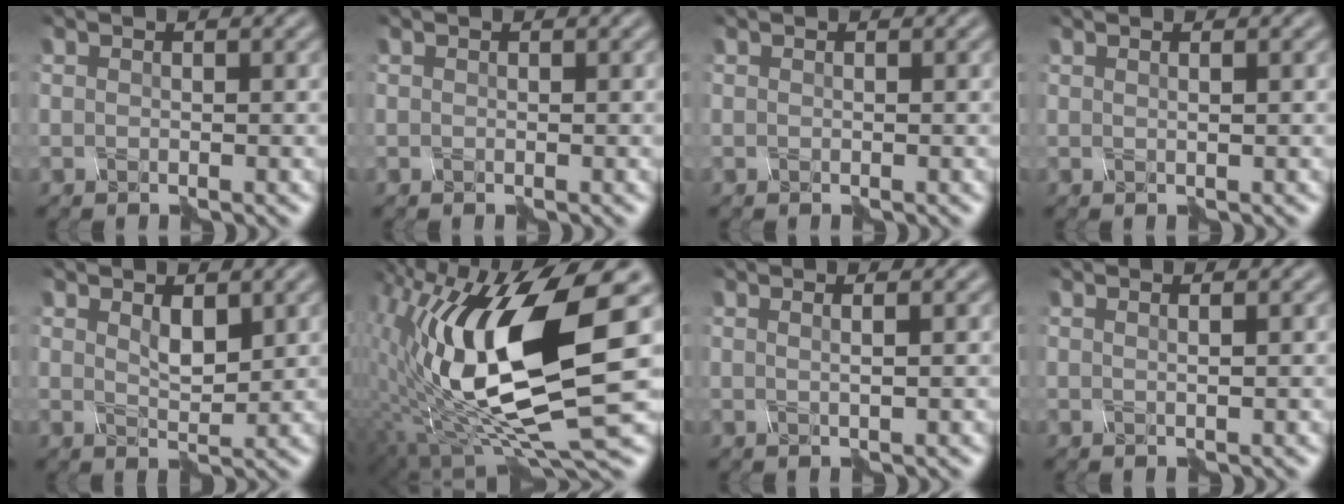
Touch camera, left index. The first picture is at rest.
{"total": 0.0}
{"total": 0.0}
{"total": 1.6, "force": [0.5, 0.9, 1.2], "torque": [0.005, 0.014, -0.018]}
{"total": 1.0, "force": [0.2, 0.4, 0.9], "torque": [-0.022, -0.007, 0.016]}
{"total": 15.7, "force": [0.6, 6.0, 14.5], "torque": [-0.289, -0.005, 0.015]}
{"total": 2.2, "force": [0.6, 1.1, 1.8], "torque": [-0.003, 0.019, -0.020]}
{"total": 1.9, "force": [0.7, 1.1, 1.5], "torque": [0.004, 0.019, -0.018]}